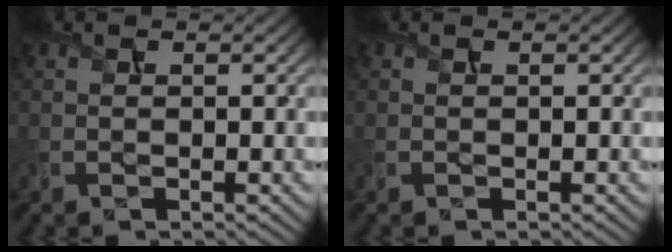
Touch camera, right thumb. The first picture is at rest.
{"total": 0.0}